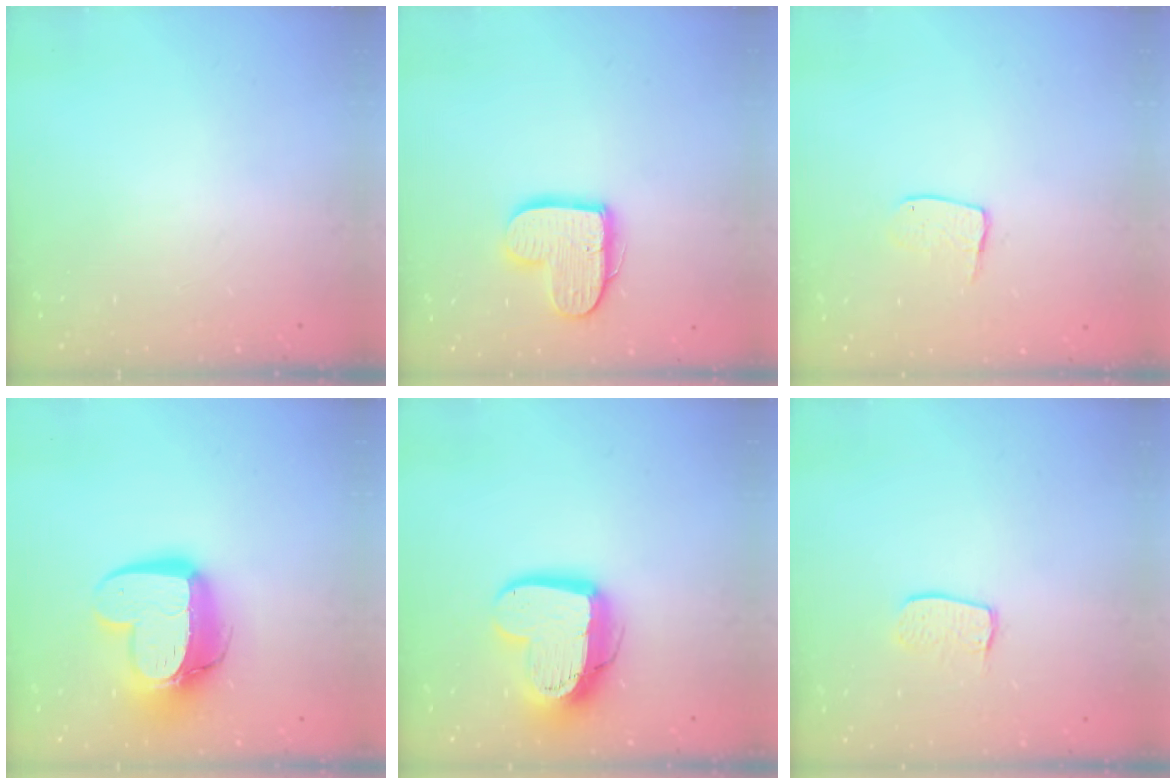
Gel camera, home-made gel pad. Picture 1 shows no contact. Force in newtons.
{"total": 13.4, "press": 13.3, "slide": 1.2}
{"total": 7.4, "press": 7.4, "slide": 0.4}
{"total": 14.9, "press": 14.9, "slide": 1.4}
{"total": 15.6, "press": 15.5, "slide": 1.6}
{"total": 6.4, "press": 6.4, "slide": 0.1}